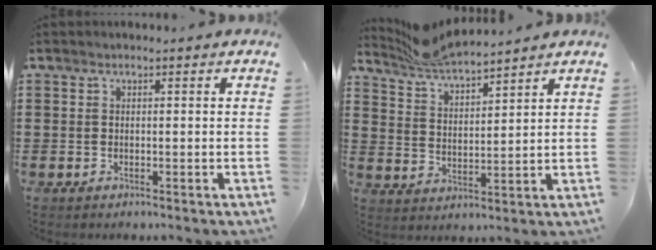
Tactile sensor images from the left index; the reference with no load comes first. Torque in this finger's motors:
{"motor_torque": [0.50, 0.46, 0.20, 0.07]}